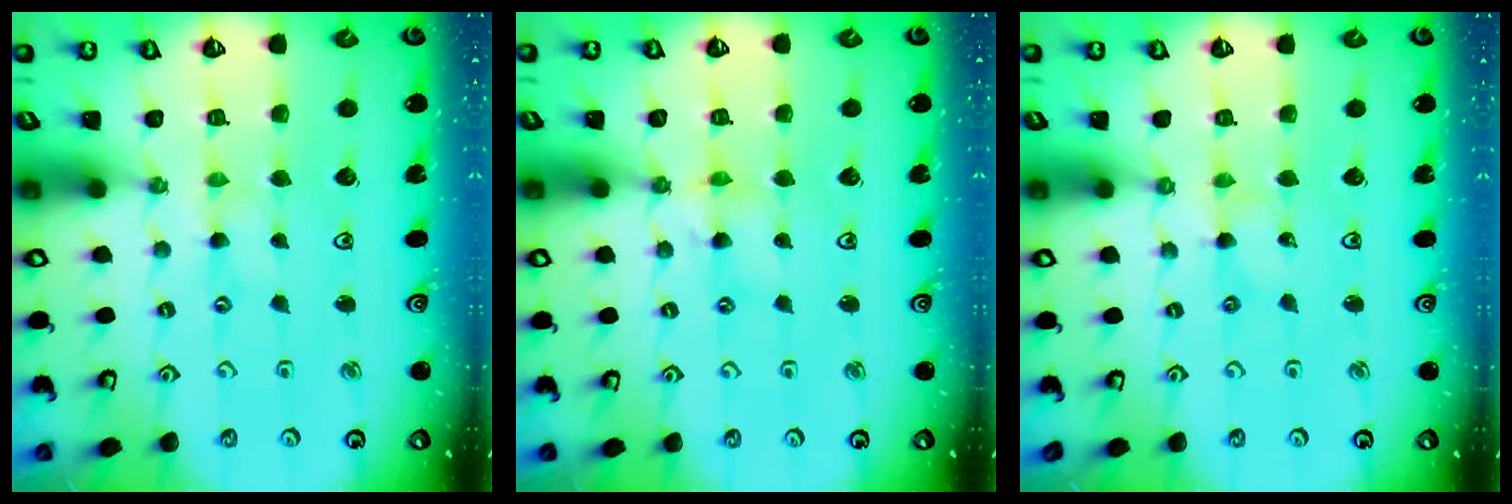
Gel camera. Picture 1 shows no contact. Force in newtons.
{"total": 1.7, "press": 1.7, "slide": 0.2}
{"total": 0.0}